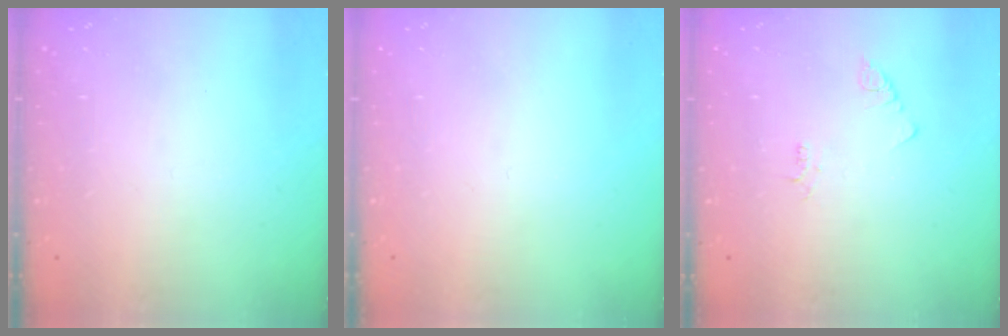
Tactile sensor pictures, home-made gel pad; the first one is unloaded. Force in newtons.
{"total": 0.0}
{"total": 1.9, "press": 1.9, "slide": 0.3}